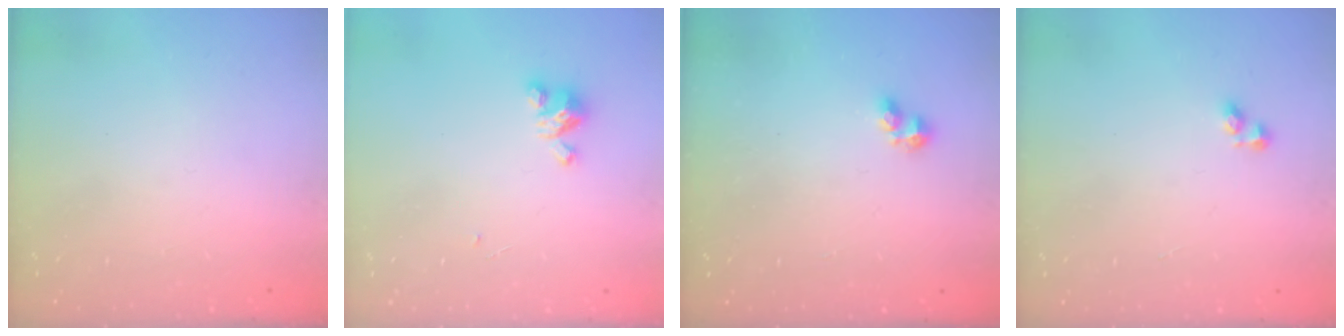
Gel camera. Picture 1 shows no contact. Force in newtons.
{"total": 3.6, "press": 3.6, "slide": 0.3}
{"total": 1.8, "press": 1.7, "slide": 0.5}
{"total": 2.4, "press": 2.3, "slide": 0.6}